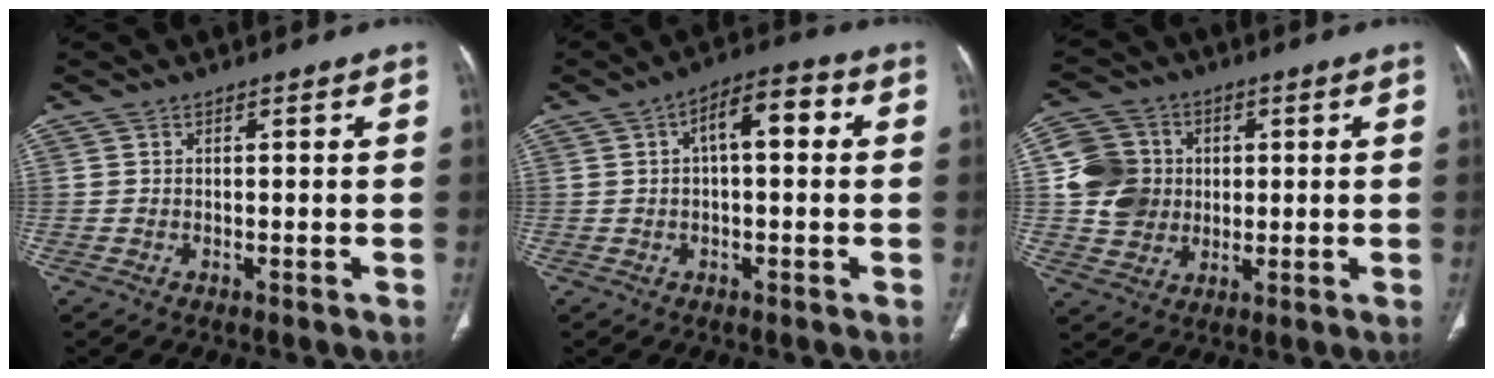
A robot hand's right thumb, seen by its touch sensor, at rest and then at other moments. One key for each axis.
{"total": 8.0, "fx": 1.5, "fy": 3.5, "fz": 6.9, "tx": -0.098, "ty": 0.028, "tz": 0.015}
{"total": 11.2, "fx": 0.8, "fy": 10.3, "fz": 4.4, "tx": -0.066, "ty": 0.010, "tz": 0.018}